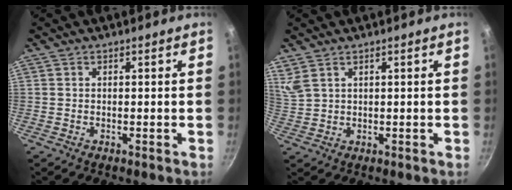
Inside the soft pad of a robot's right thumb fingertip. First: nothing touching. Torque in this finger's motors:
{"motor_torque": [0.03, 0.06, 0.26, 0.77, 0.00]}